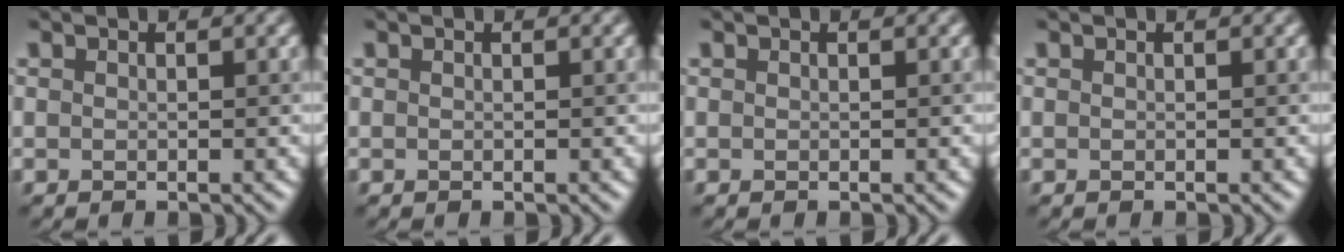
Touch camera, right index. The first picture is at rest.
{"total": 0.0}
{"total": 0.0}
{"total": 0.0}